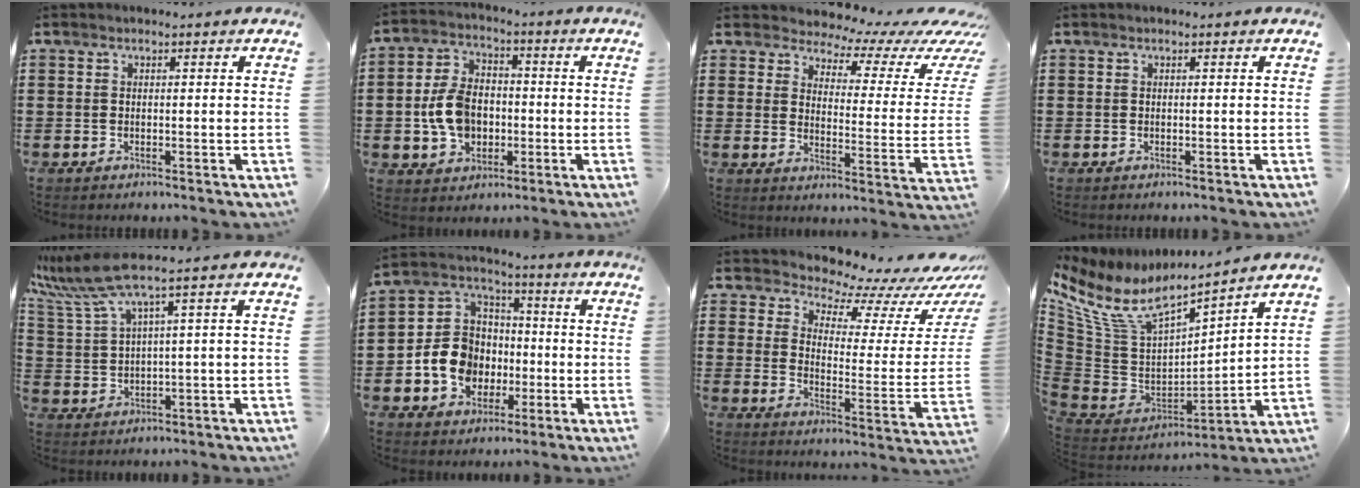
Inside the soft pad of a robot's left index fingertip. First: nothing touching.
{"total": 8.4, "force": [-1.2, 6.2, 5.6], "torque": [-0.134, 0.010, -0.024]}
{"total": 4.5, "force": [4.0, 1.7, 1.4], "torque": [-0.037, -0.038, 0.061]}
{"total": 0.0}
{"total": 6.6, "force": [4.4, 0.3, 4.9], "torque": [-0.128, -0.027, 0.073]}
{"total": 10.4, "force": [-2.4, 9.1, 4.5], "torque": [-0.131, 0.015, -0.047]}
{"total": 6.0, "force": [5.9, 1.1, 1.0], "torque": [-0.031, -0.063, 0.093]}
{"total": 9.7, "force": [6.3, 3.7, 6.4], "torque": [-0.161, -0.048, 0.105]}